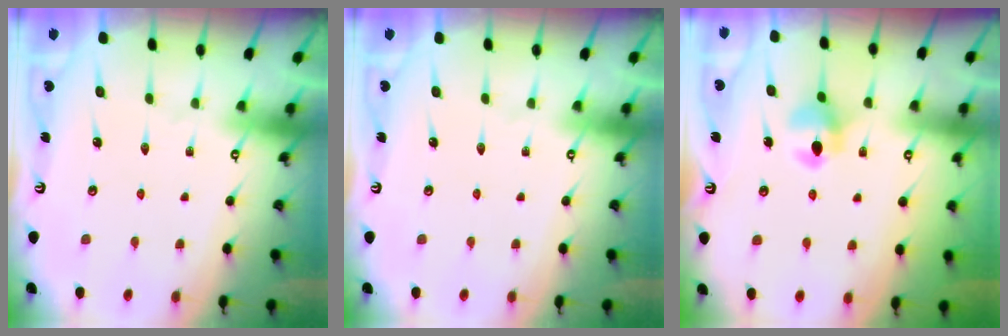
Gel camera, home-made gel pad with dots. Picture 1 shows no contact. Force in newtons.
{"total": 0.0}
{"total": 6.8, "press": 6.8, "slide": 0.8}